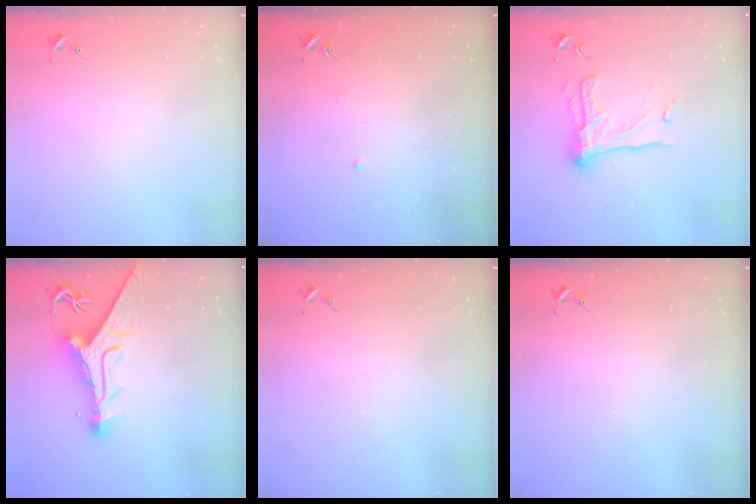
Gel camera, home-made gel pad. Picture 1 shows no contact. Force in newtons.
{"total": 3.1, "press": 3.1, "slide": 0.2}
{"total": 17.9, "press": 17.9, "slide": 1.4}
{"total": 15.0, "press": 14.9, "slide": 1.5}
{"total": 0.0}
{"total": 0.0}